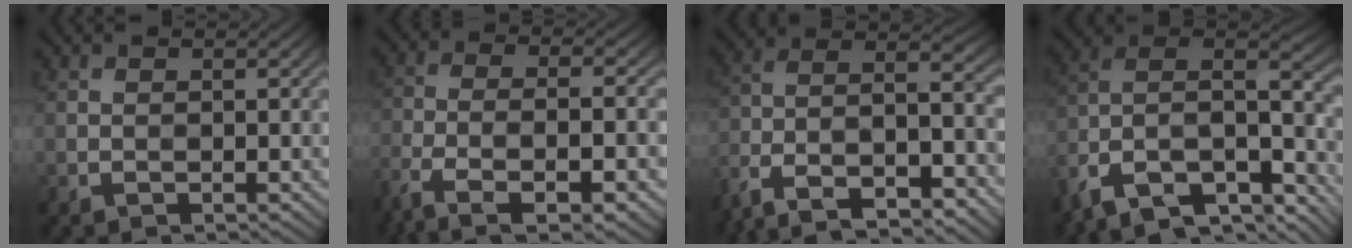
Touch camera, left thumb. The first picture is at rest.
{"total": 10.6, "force": [-6.5, 3.3, 7.7], "torque": [-0.160, -0.015, -0.119]}
{"total": 14.8, "force": [-10.2, 5.4, 9.3], "torque": [-0.202, -0.008, -0.176]}
{"total": 16.3, "force": [-11.9, 6.4, 9.1], "torque": [-0.221, -0.029, -0.181]}